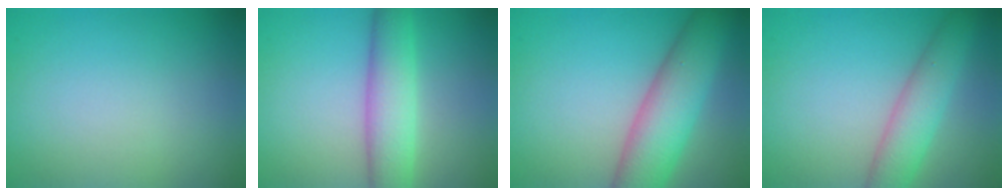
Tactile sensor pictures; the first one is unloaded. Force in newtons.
{"total": 5.0, "press": 5.0, "slide": 0.2}
{"total": 7.2, "press": 7.2, "slide": 0.3}
{"total": 4.1, "press": 4.1, "slide": 0.2}